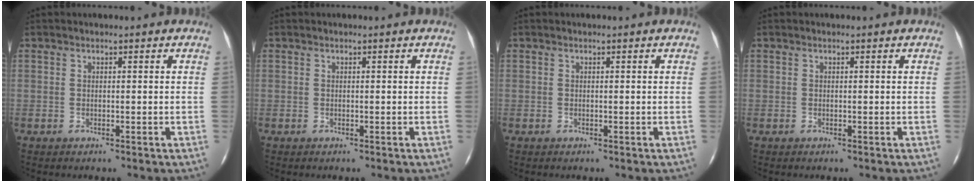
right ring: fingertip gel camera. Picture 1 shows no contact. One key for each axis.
{"total": 0.0}
{"total": 0.0}
{"total": 0.0}